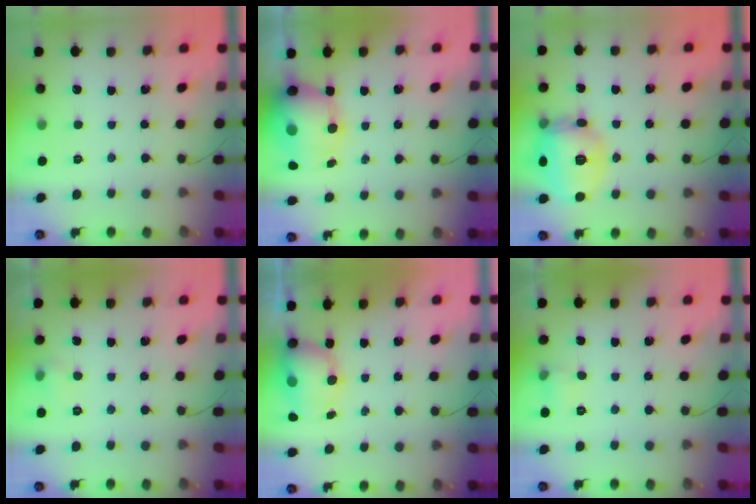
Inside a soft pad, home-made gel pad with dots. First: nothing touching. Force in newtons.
{"total": 13.2, "press": 12.8, "slide": 3.1}
{"total": 17.7, "press": 17.6, "slide": 1.4}
{"total": 3.9, "press": 3.5, "slide": 1.6}
{"total": 8.7, "press": 8.6, "slide": 0.4}
{"total": 5.1, "press": 4.8, "slide": 1.7}